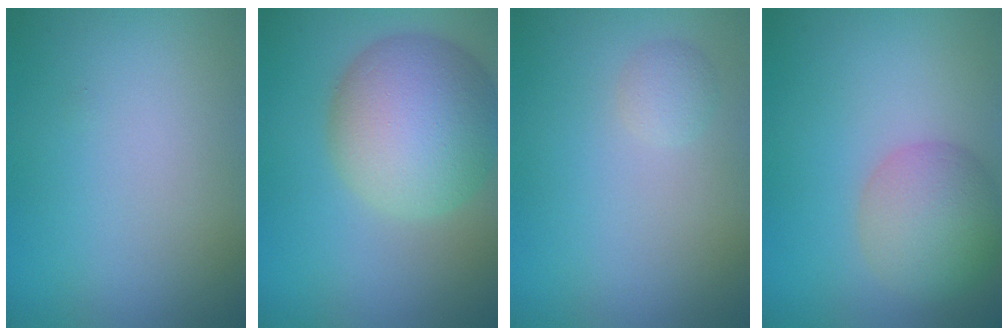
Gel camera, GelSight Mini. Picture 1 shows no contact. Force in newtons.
{"total": 8.8, "press": 8.8, "slide": 0.5}
{"total": 1.1, "press": 1.1, "slide": 0.0}
{"total": 5.2, "press": 5.2, "slide": 0.3}